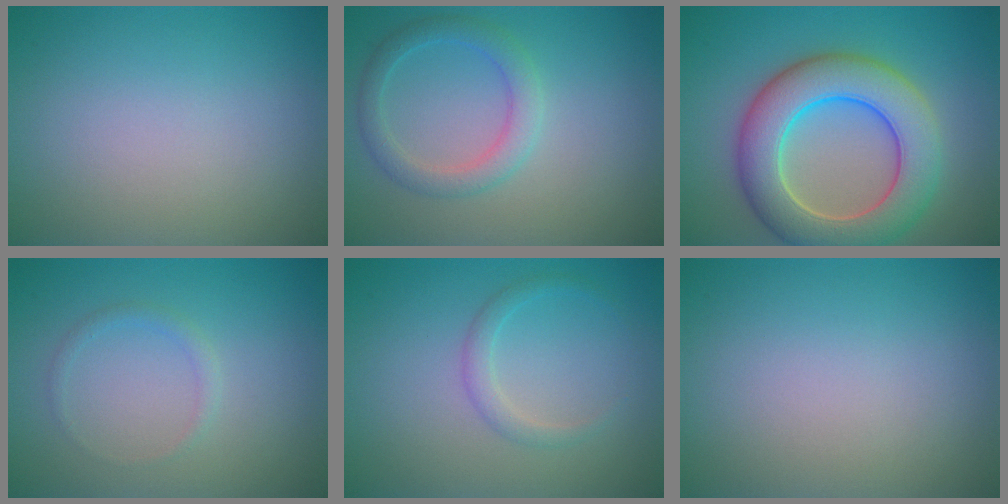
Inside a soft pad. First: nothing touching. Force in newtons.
{"total": 2.7, "press": 2.7, "slide": 0.1}
{"total": 9.0, "press": 9.0, "slide": 0.5}
{"total": 0.9, "press": 0.9, "slide": 0.1}
{"total": 1.5, "press": 1.5, "slide": 0.1}
{"total": 0.0}